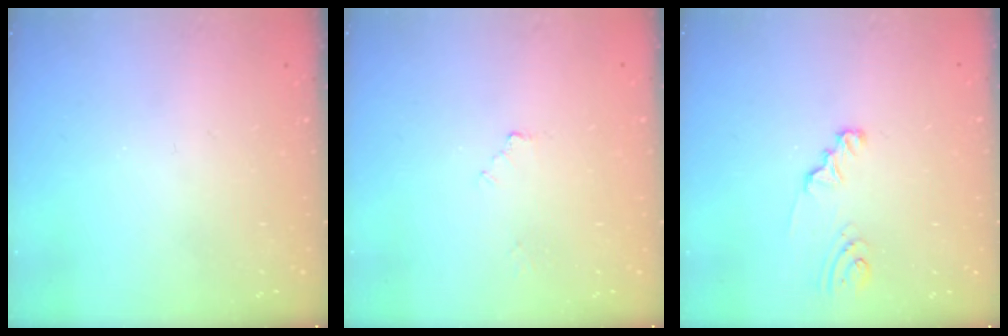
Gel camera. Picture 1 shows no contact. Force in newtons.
{"total": 2.1, "press": 2.1, "slide": 0.3}
{"total": 2.3, "press": 2.3, "slide": 0.1}